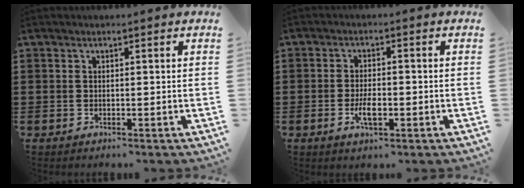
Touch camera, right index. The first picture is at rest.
{"total": 3.8, "force": [-1.2, 1.4, 3.3], "torque": [-0.063, 0.000, -0.020]}